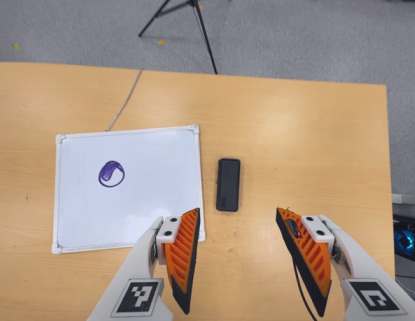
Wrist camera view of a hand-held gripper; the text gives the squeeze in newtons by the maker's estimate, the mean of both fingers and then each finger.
{"total": 0.0}